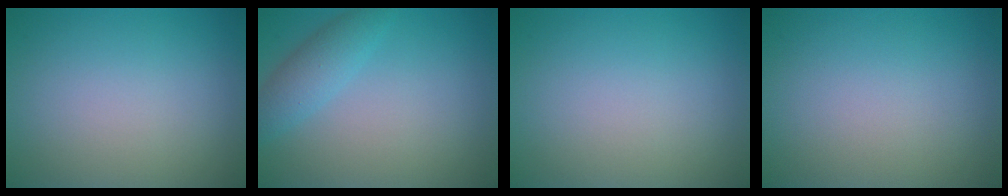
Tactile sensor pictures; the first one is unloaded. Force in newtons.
{"total": 2.7, "press": 2.7, "slide": 0.1}
{"total": 0.0}
{"total": 0.0}